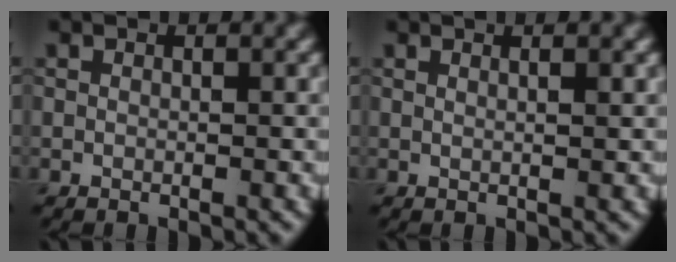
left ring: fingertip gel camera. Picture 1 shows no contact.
{"total": 2.4, "force": [1.2, 1.0, 1.8], "torque": [-0.001, 0.005, -0.008]}